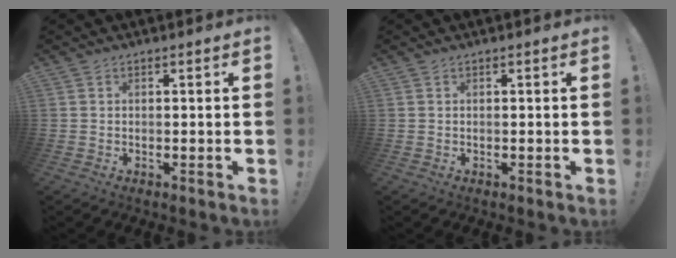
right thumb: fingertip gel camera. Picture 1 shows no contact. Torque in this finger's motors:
{"motor_torque": [0.05, -0.39, -0.01, -0.24, 0.04]}